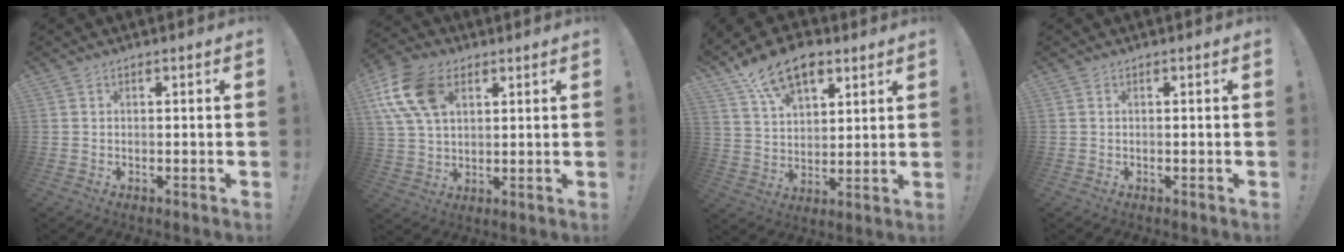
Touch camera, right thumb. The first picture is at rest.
{"total": 15.1, "force": [6.1, 9.7, 9.9], "torque": [-0.197, -0.009, 0.121]}
{"total": 13.6, "force": [8.9, 7.4, 7.0], "torque": [-0.121, -0.050, 0.166]}
{"total": 0.0}